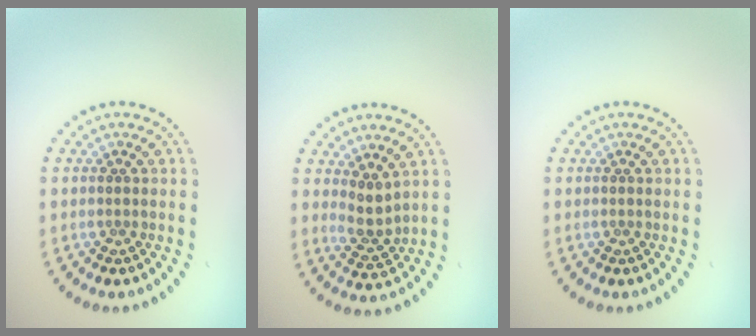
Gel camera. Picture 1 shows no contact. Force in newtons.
{"total": 2.2, "press": 1.7, "slide": 1.3}
{"total": 0.0}